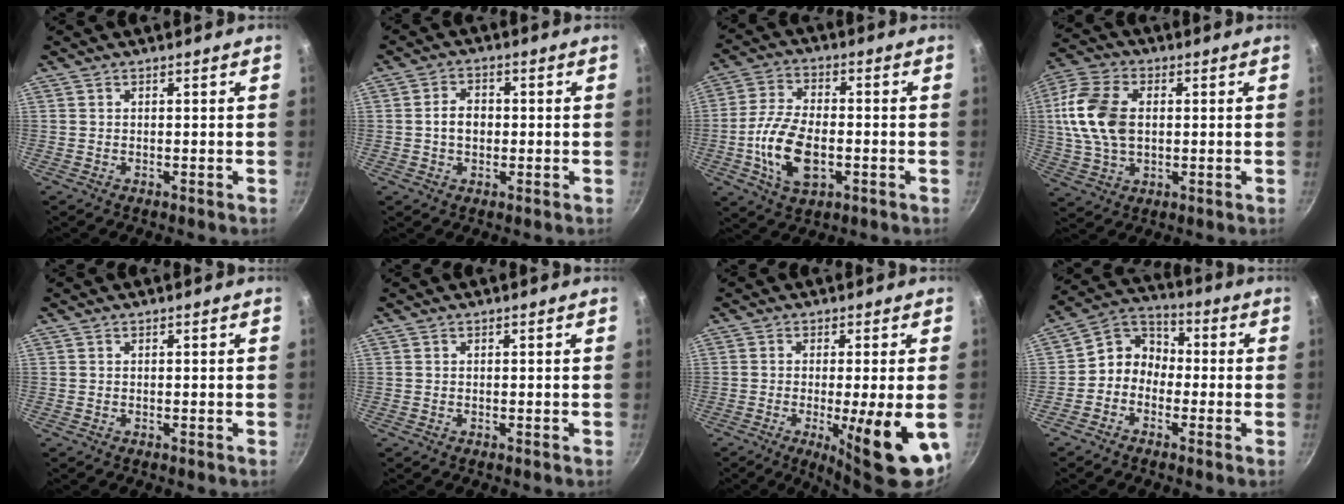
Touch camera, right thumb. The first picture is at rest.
{"total": 4.5, "force": [-0.2, 3.5, 2.9], "torque": [-0.030, 0.012, -0.006]}
{"total": 12.5, "force": [-2.9, 7.0, 10.0], "torque": [-0.189, 0.019, -0.056]}
{"total": 13.8, "force": [1.4, 9.0, 10.3], "torque": [-0.197, 0.011, 0.018]}
{"total": 0.0}
{"total": 0.0}
{"total": 13.8, "force": [-3.8, 2.4, 13.1], "torque": [-0.181, -0.010, -0.049]}
{"total": 7.4, "force": [-1.8, 6.3, 3.5], "torque": [-0.025, 0.040, -0.058]}